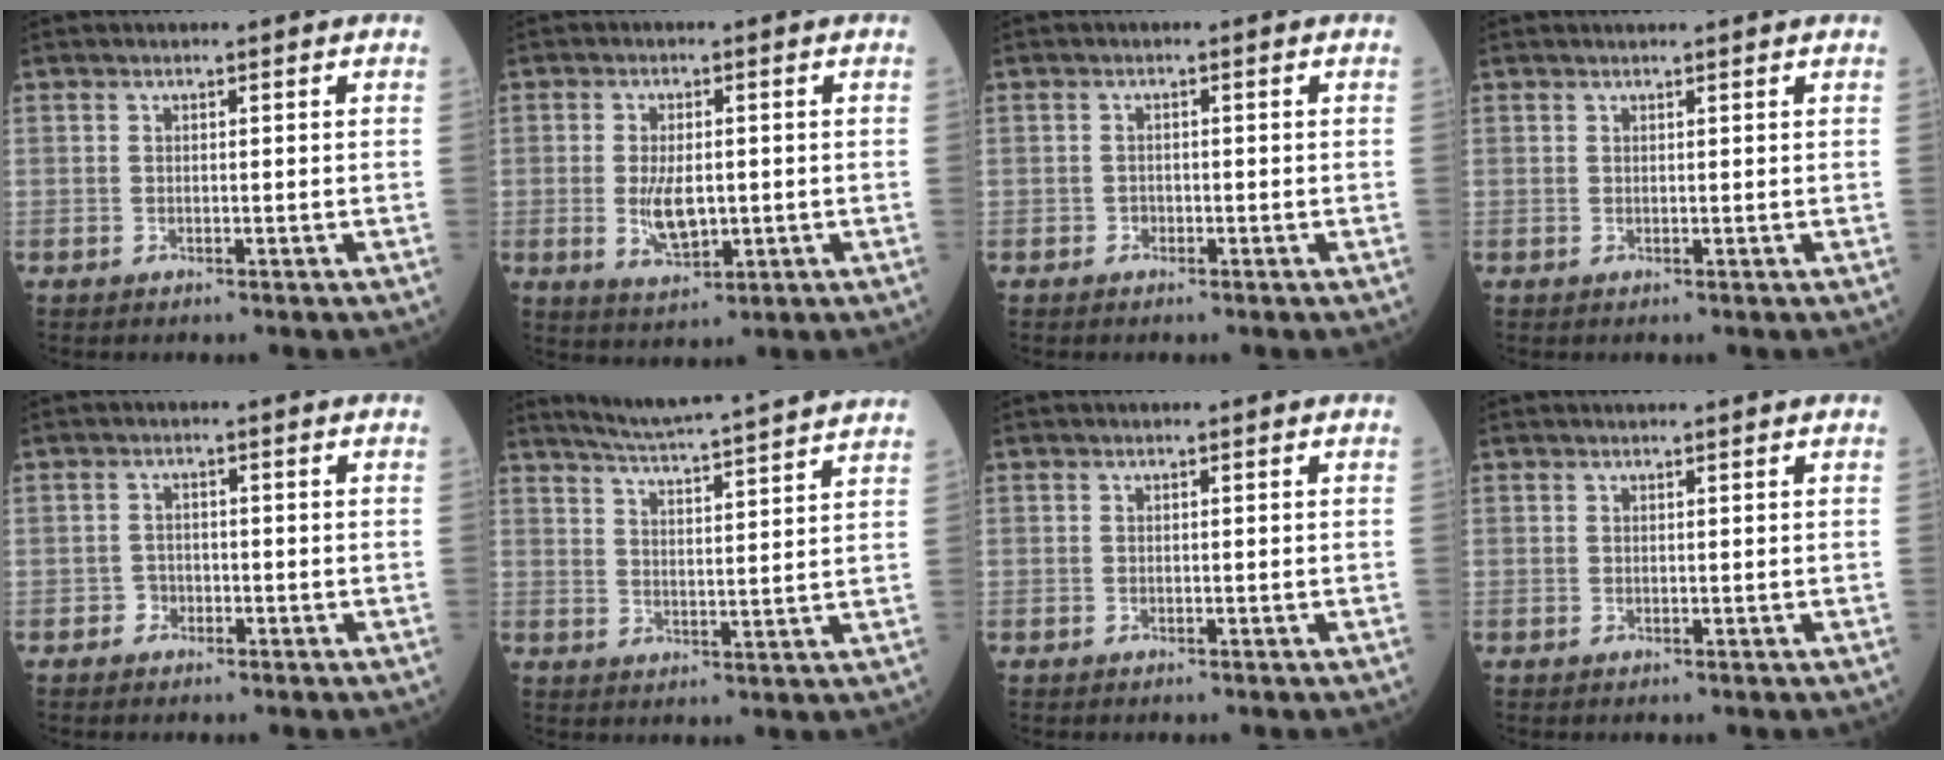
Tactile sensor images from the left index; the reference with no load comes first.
{"total": 5.6, "force": [-0.7, 2.5, 5.0], "torque": [-0.100, -0.011, -0.006]}
{"total": 0.9, "force": [-0.6, 0.6, 0.1], "torque": [0.000, 0.002, -0.014]}
{"total": 2.4, "force": [2.2, -0.2, 0.8], "torque": [-0.009, 0.013, 0.029]}
{"total": 1.6, "force": [-1.0, 1.2, 0.2], "torque": [0.002, 0.005, -0.021]}
{"total": 17.9, "force": [16.6, -1.2, 6.5], "torque": [-0.117, -0.021, 0.221]}
{"total": 0.0}
{"total": 1.5, "force": [1.4, -0.2, 0.5], "torque": [-0.006, 0.011, 0.023]}